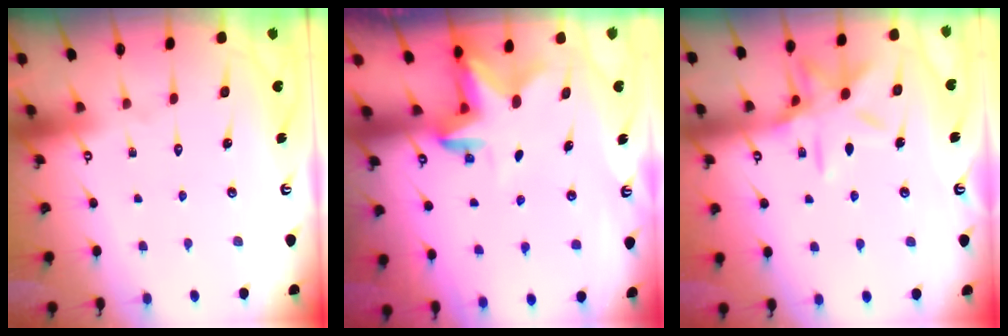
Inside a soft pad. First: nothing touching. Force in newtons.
{"total": 2.5, "press": 2.5, "slide": 0.5}
{"total": 11.8, "press": 11.7, "slide": 0.8}